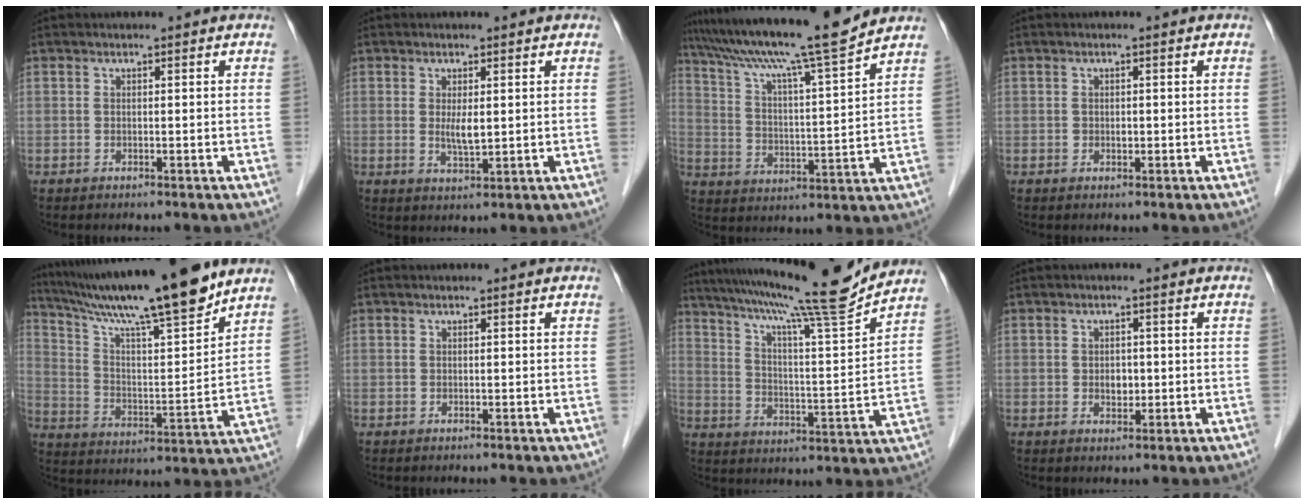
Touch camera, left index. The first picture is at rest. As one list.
[{"total": 3.0, "force": [0.5, 0.7, 2.8], "torque": [-0.056, -0.007, 0.012]}, {"total": 16.8, "force": [14.5, -1.0, 8.4], "torque": [-0.148, -0.004, 0.231]}, {"total": 0.9, "force": [-0.1, 0.7, 0.6], "torque": [-0.012, 0.001, -0.001]}, {"total": 19.5, "force": [16.3, 0.2, 10.7], "torque": [-0.181, 0.001, 0.272]}, {"total": 0.0}, {"total": 17.9, "force": [15.8, -1.9, 8.2], "torque": [-0.143, -0.022, 0.236]}, {"total": 2.3, "force": [-0.2, 1.6, 1.6], "torque": [-0.025, 0.002, 0.001]}]